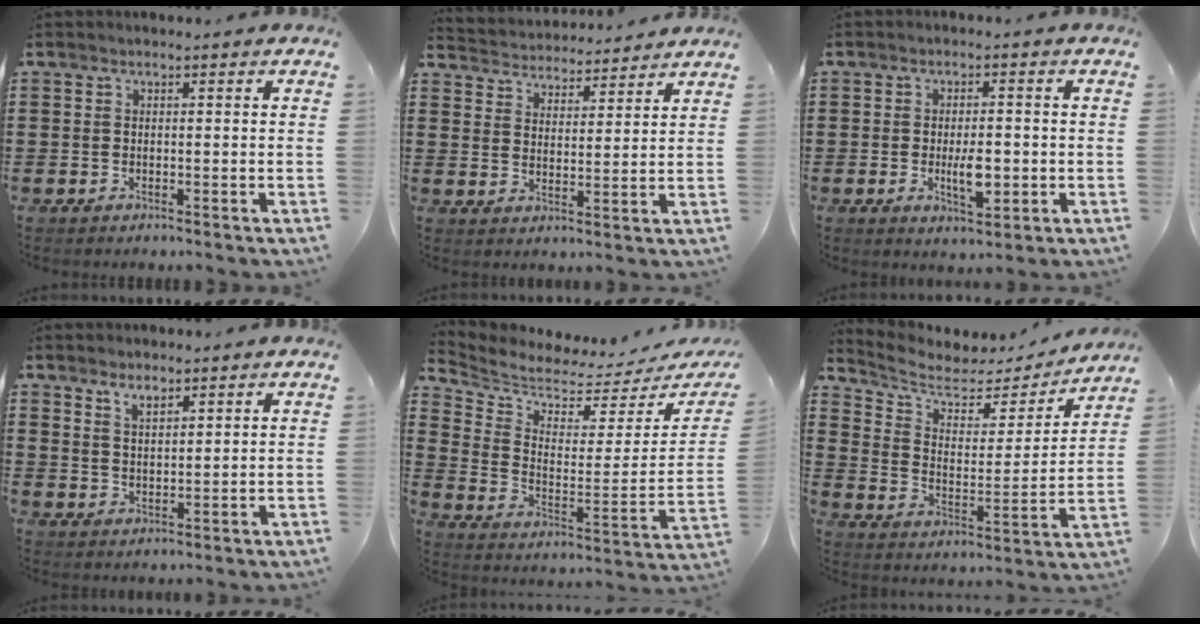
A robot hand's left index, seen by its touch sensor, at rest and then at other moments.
{"total": 3.6, "force": [3.5, 0.3, -0.6], "torque": [-0.010, -0.027, 0.057]}
{"total": 5.0, "force": [-0.9, 2.1, 4.4], "torque": [-0.067, 0.002, -0.016]}
{"total": 3.0, "force": [2.5, 1.0, 1.2], "torque": [-0.029, 0.002, 0.048]}
{"total": 4.2, "force": [4.2, 0.4, 0.1], "torque": [-0.034, -0.055, 0.066]}
{"total": 5.5, "force": [4.6, 2.1, 2.1], "torque": [-0.068, -0.033, 0.074]}